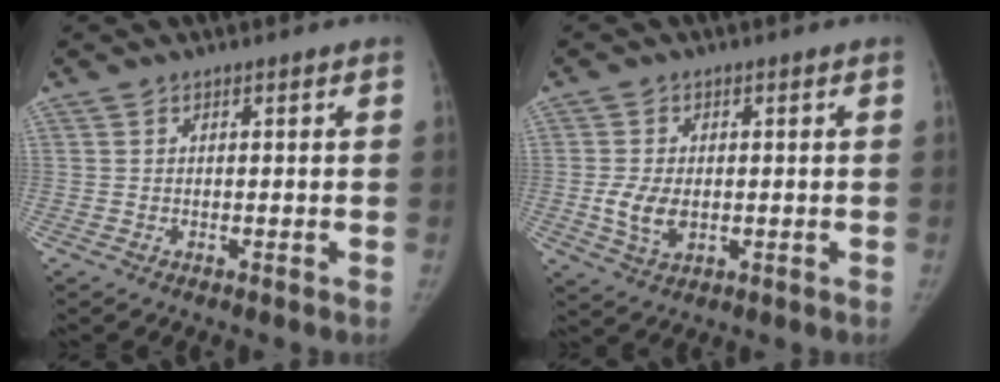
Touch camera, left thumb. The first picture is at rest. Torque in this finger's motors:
{"motor_torque": [0.04, 0.09, 0.31, 0.06, 0.03]}